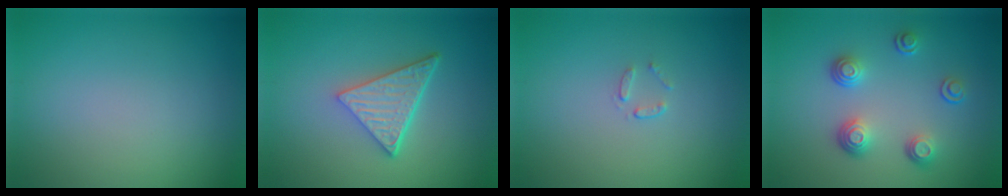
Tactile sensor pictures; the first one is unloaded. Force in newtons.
{"total": 4.9, "press": 3.5, "slide": 3.4}
{"total": 0.7, "press": 0.4, "slide": 0.6}
{"total": 3.6, "press": 2.6, "slide": 2.4}